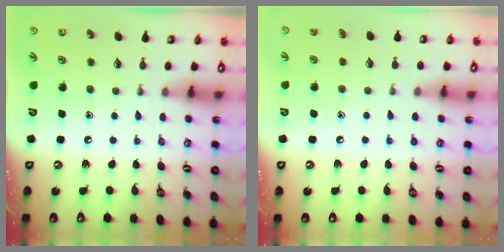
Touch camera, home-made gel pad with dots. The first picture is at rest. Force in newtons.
{"total": 3.1, "press": 3.1, "slide": 0.3}